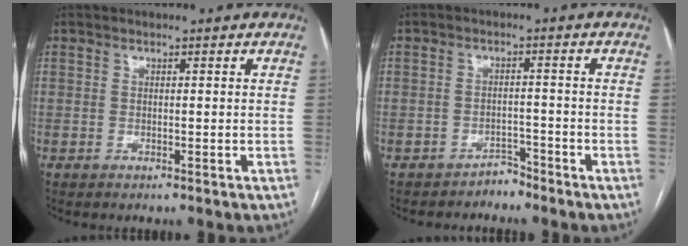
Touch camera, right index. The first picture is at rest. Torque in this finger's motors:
{"motor_torque": [-0.22, -0.02, -0.15, -0.08]}